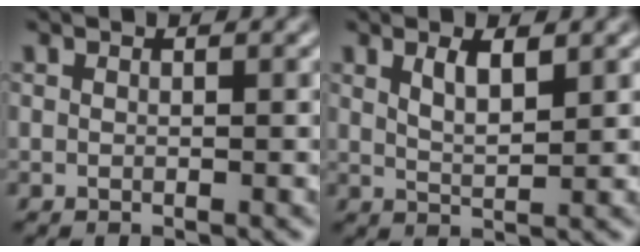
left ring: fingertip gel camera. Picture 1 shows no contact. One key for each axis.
{"total": 2.4, "fx": 1.0, "fy": 0.9, "fz": 2.0, "tx": -0.045, "ty": 0.001, "tz": 0.021}